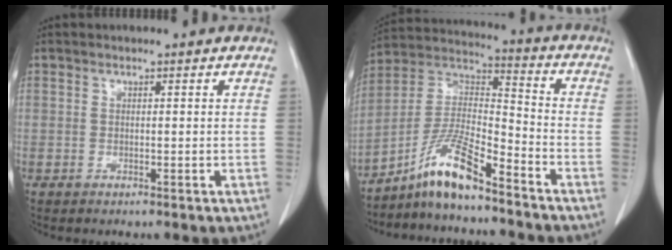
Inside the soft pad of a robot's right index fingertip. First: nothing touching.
{"total": 10.9, "force": [-8.0, 1.2, 7.2], "torque": [-0.152, 0.009, -0.150]}